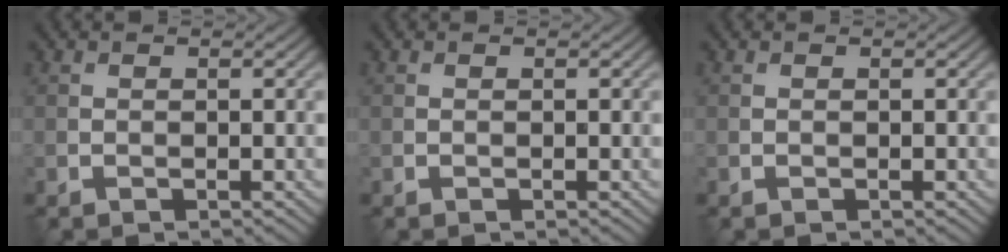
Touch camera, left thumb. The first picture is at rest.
{"total": 0.0}
{"total": 0.0}